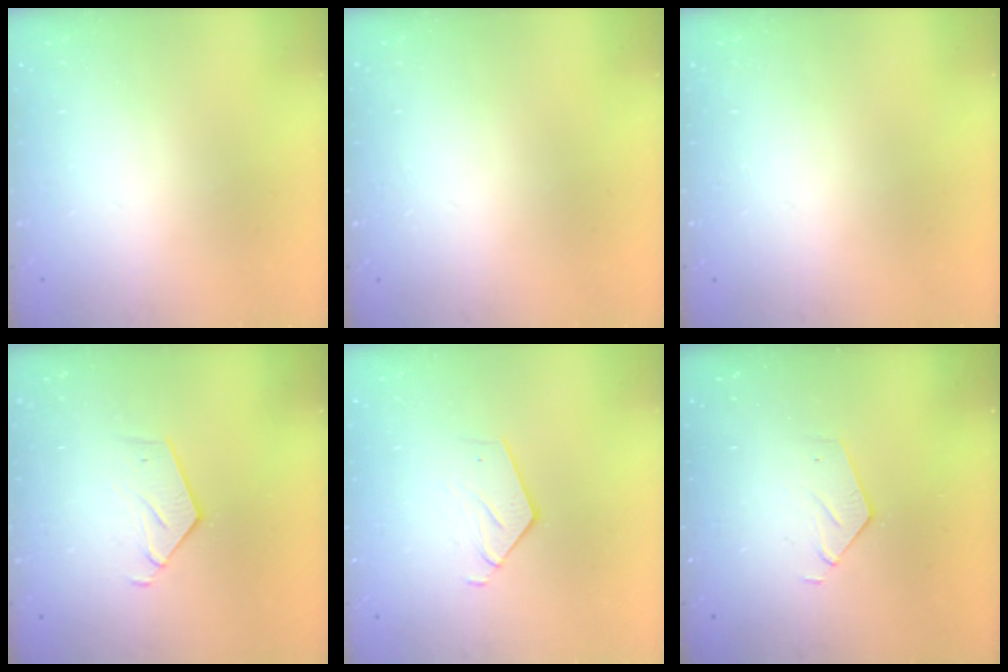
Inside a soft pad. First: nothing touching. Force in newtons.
{"total": 0.0}
{"total": 0.0}
{"total": 4.0, "press": 4.0, "slide": 0.2}
{"total": 3.6, "press": 3.6, "slide": 0.3}
{"total": 3.6, "press": 3.6, "slide": 0.3}